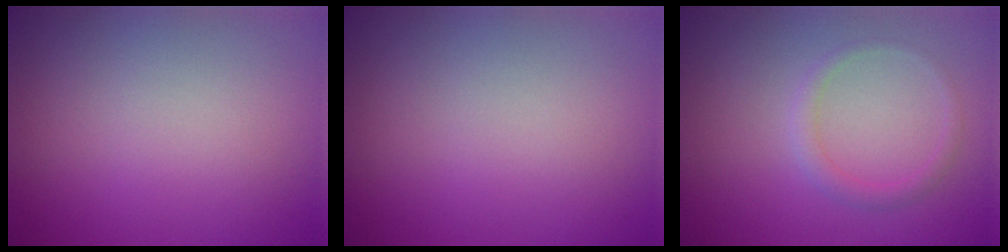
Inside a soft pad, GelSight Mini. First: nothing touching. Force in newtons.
{"total": 0.0}
{"total": 1.2, "press": 1.2, "slide": 0.0}